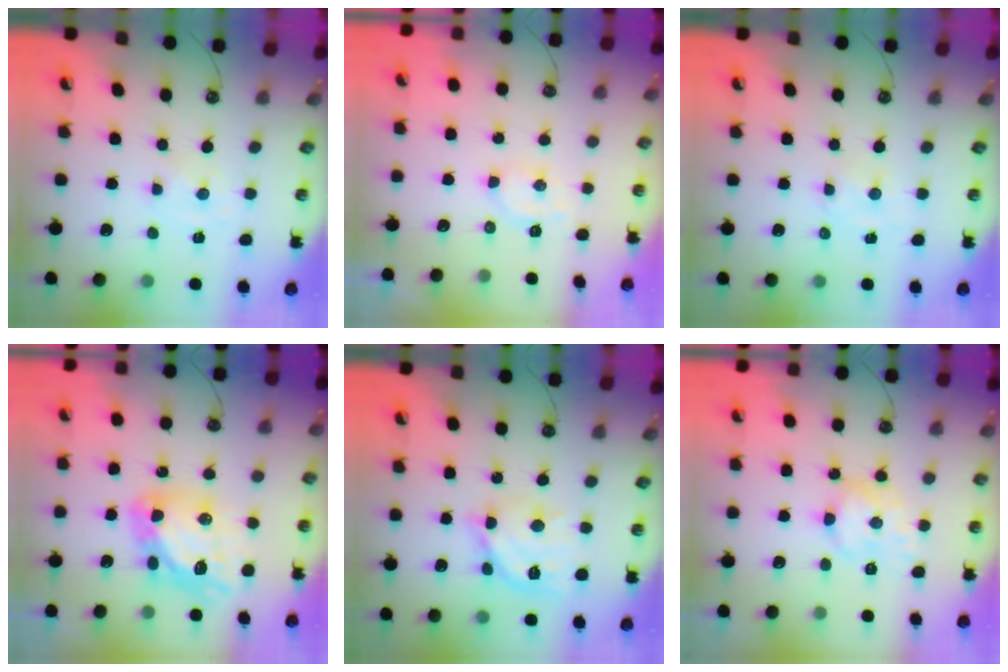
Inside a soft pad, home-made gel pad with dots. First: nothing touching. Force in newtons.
{"total": 4.0, "press": 3.9, "slide": 0.7}
{"total": 1.0, "press": 1.0, "slide": 0.2}
{"total": 15.2, "press": 15.1, "slide": 1.6}
{"total": 14.8, "press": 14.8, "slide": 0.9}
{"total": 9.2, "press": 9.2, "slide": 0.2}